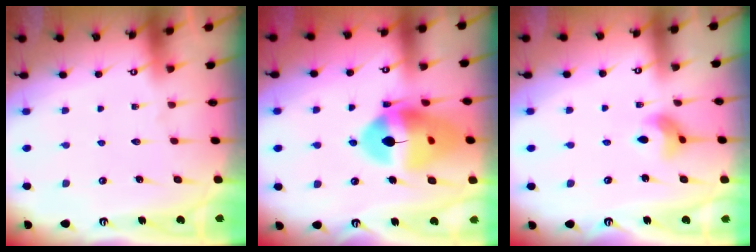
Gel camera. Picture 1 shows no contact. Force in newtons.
{"total": 18.7, "press": 18.6, "slide": 2.6}
{"total": 7.0, "press": 7.0, "slide": 0.5}